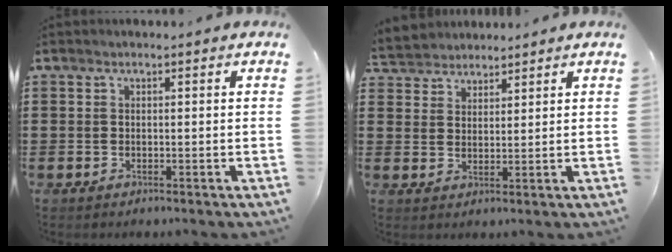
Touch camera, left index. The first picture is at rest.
{"total": 3.0, "force": [2.8, 1.0, -0.6], "torque": [-0.002, -0.005, 0.052]}